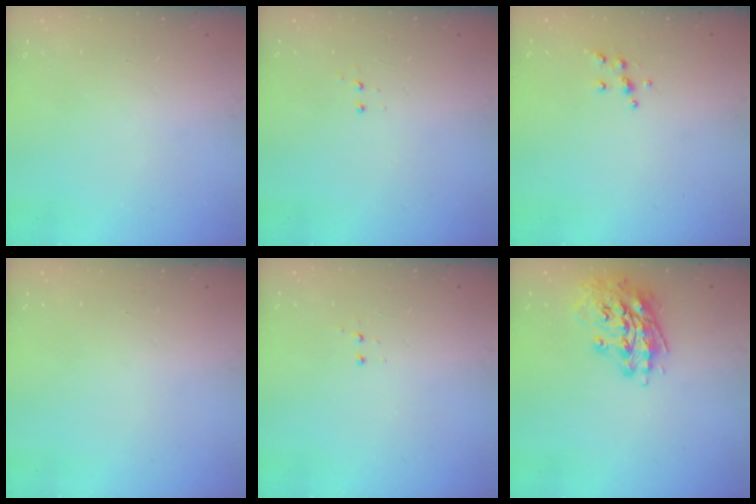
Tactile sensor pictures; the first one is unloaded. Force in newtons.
{"total": 3.3, "press": 3.2, "slide": 0.7}
{"total": 5.2, "press": 5.2, "slide": 0.6}
{"total": 0.0}
{"total": 3.3, "press": 3.2, "slide": 0.7}
{"total": 14.8, "press": 14.6, "slide": 2.5}